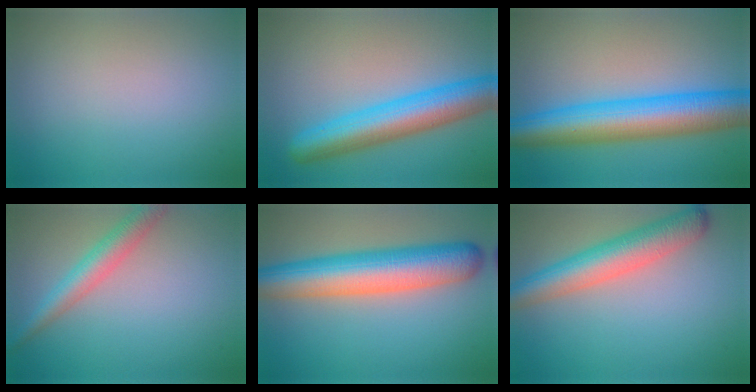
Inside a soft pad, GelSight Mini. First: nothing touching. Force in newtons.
{"total": 7.6, "press": 7.6, "slide": 0.2}
{"total": 10.1, "press": 10.1, "slide": 0.1}
{"total": 3.4, "press": 3.4, "slide": 0.1}
{"total": 9.5, "press": 9.5, "slide": 0.2}
{"total": 6.1, "press": 6.1, "slide": 0.3}